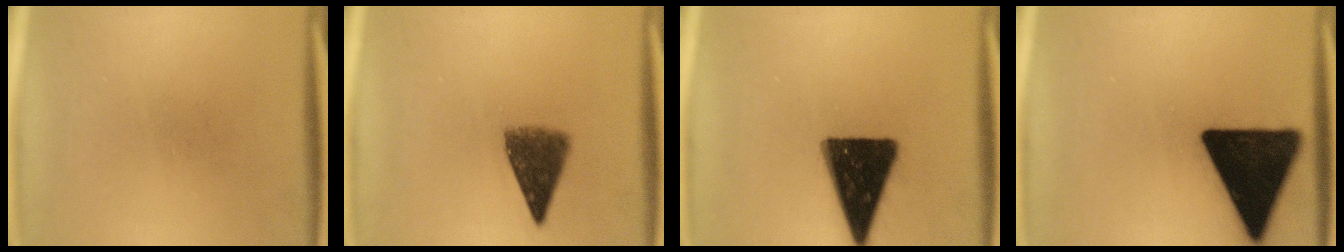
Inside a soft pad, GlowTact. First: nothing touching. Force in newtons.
{"total": 7.0}
{"total": 17.2}
{"total": 19.6}